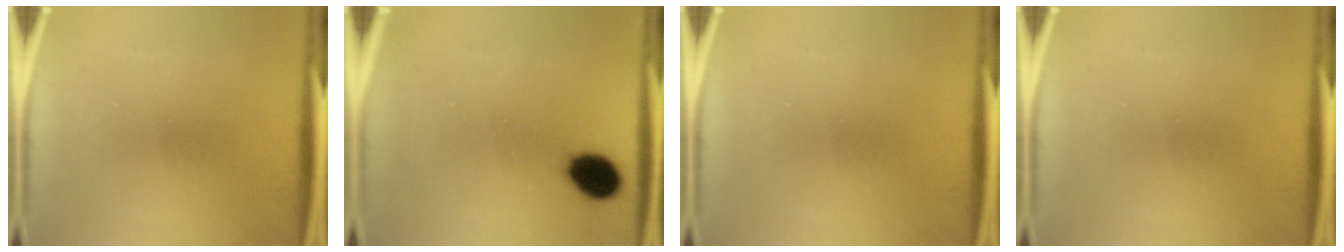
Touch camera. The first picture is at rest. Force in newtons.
{"total": 8.1}
{"total": 0.0}
{"total": 0.0}